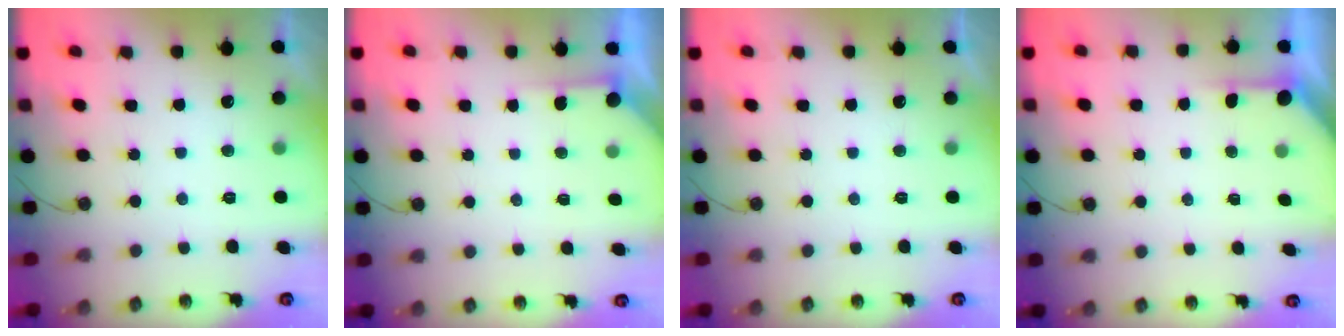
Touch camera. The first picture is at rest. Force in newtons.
{"total": 1.6, "press": 1.6, "slide": 0.2}
{"total": 0.0}
{"total": 2.2, "press": 2.2, "slide": 0.3}